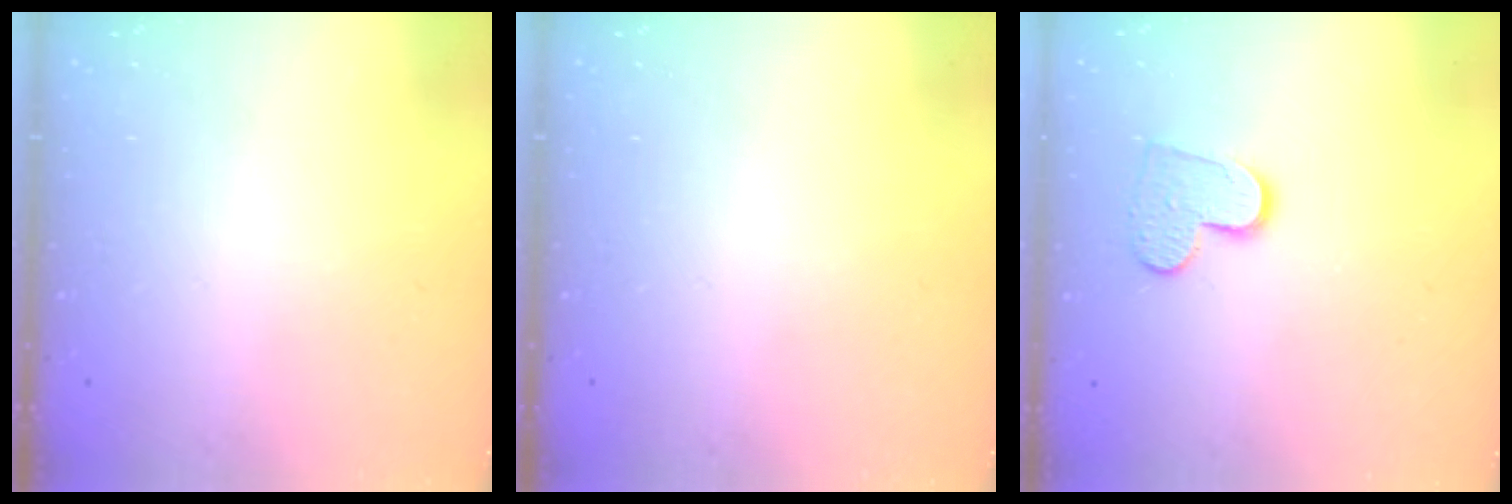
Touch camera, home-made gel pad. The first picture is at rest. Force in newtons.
{"total": 0.0}
{"total": 9.9, "press": 9.8, "slide": 0.7}